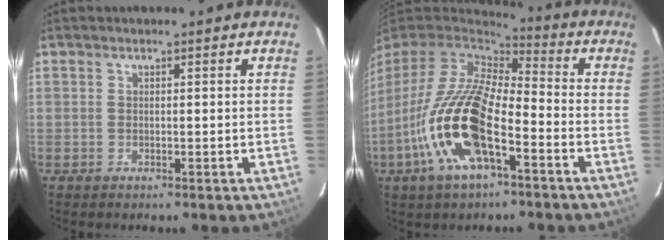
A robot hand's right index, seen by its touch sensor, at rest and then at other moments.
{"total": 19.2, "force": [-7.6, 7.4, 16.1], "torque": [-0.331, -0.027, -0.150]}